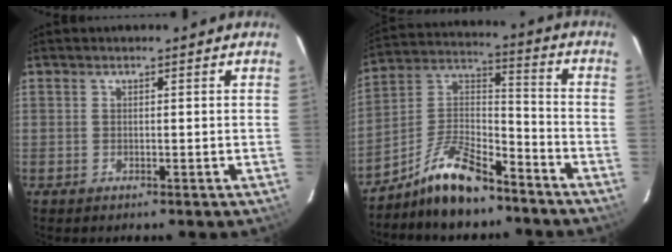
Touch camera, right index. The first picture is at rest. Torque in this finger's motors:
{"motor_torque": [0.30, -0.48, 0.32, 0.05]}